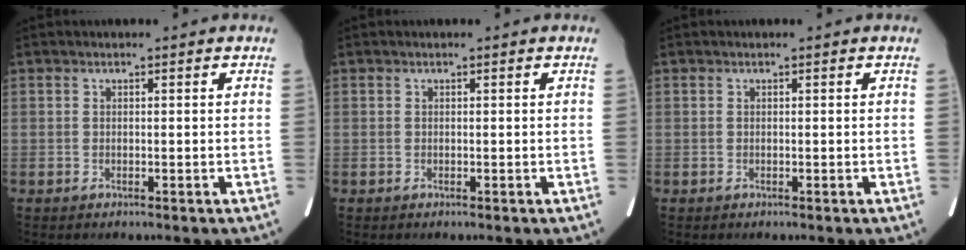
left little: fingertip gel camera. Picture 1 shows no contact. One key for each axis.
{"total": 0.0}
{"total": 0.0}